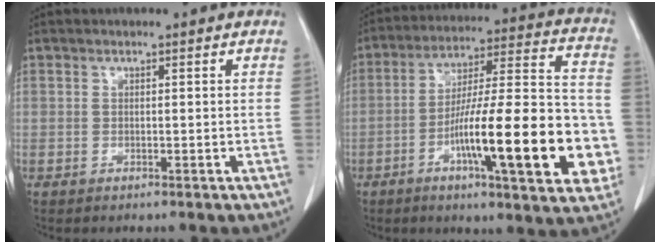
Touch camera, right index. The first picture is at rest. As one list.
[{"total": 22.3, "force": [-6.6, 3.5, 21.1], "torque": [-0.288, 0.011, -0.095]}]